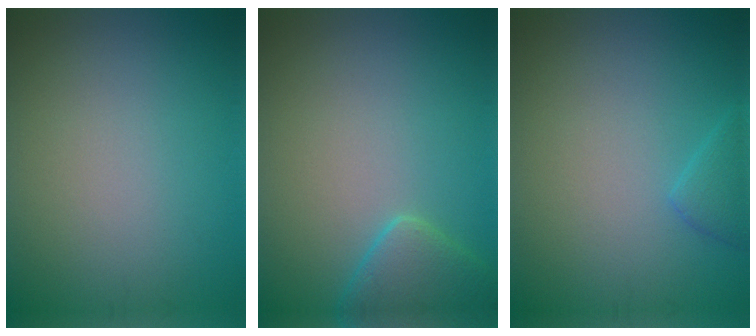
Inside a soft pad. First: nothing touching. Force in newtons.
{"total": 3.5, "press": 3.5, "slide": 0.3}
{"total": 1.7, "press": 1.7, "slide": 0.1}